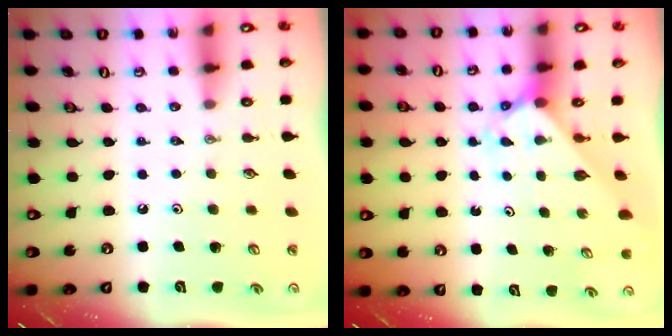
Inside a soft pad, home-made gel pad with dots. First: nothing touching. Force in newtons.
{"total": 2.5, "press": 2.5, "slide": 0.2}